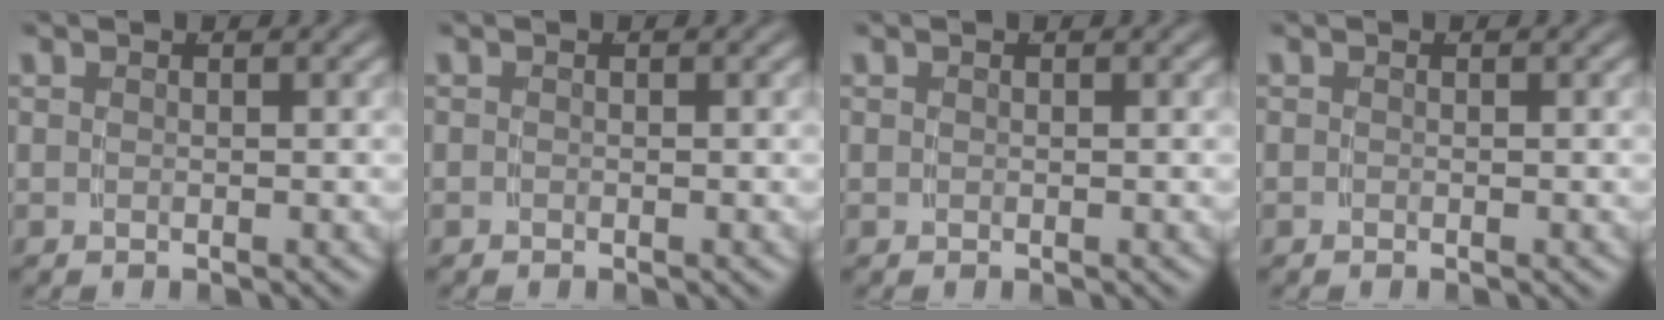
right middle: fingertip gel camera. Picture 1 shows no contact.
{"total": 0.0}
{"total": 0.0}
{"total": 0.0}